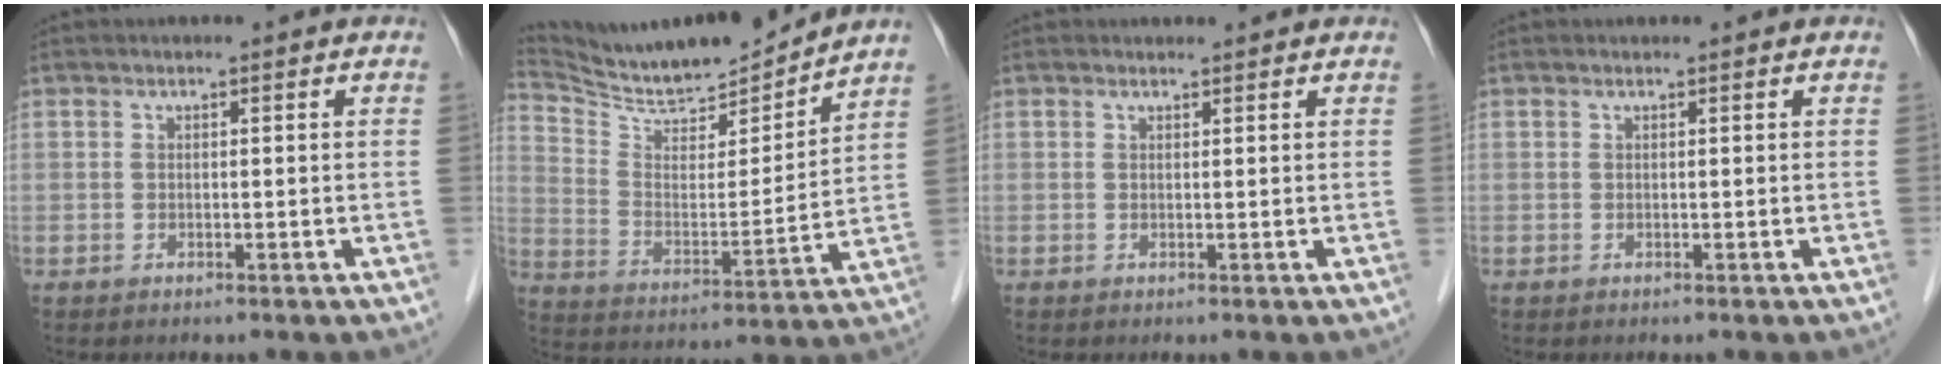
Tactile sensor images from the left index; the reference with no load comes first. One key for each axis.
{"total": 14.4, "fx": 14.0, "fy": 0.1, "fz": 3.4, "tx": -0.073, "ty": -0.010, "tz": 0.246}
{"total": 0.8, "fx": 0.8, "fy": 0.2, "fz": 0.0, "tx": -0.010, "ty": 0.006, "tz": 0.014}
{"total": 0.0}